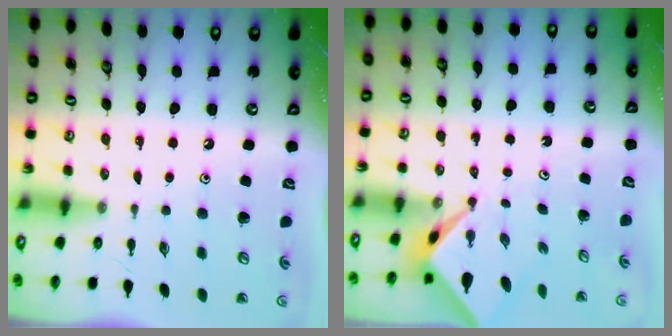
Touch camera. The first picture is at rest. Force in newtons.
{"total": 2.3, "press": 2.3, "slide": 0.3}